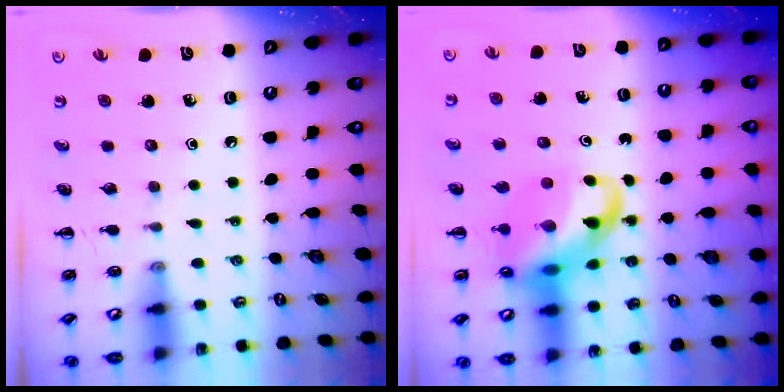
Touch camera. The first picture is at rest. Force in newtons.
{"total": 15.5, "press": 15.0, "slide": 3.8}